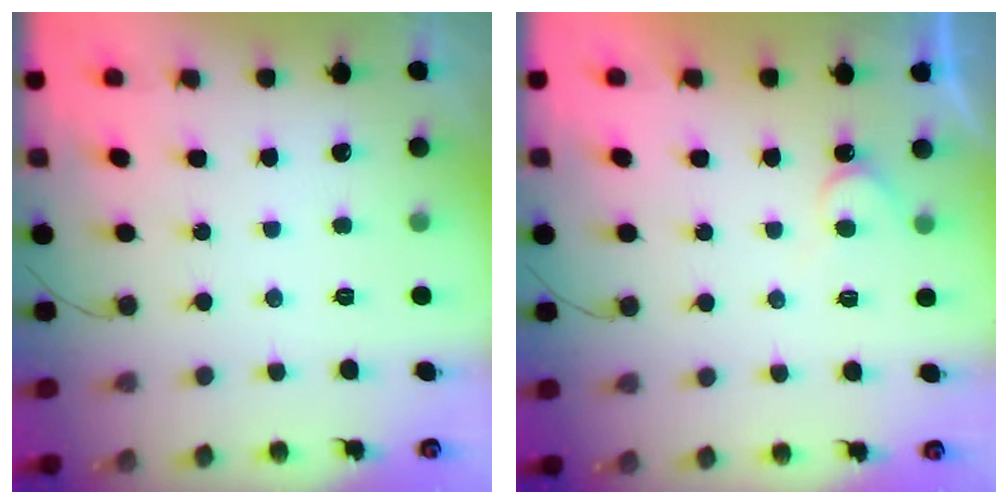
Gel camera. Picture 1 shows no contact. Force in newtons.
{"total": 4.6, "press": 4.5, "slide": 0.4}